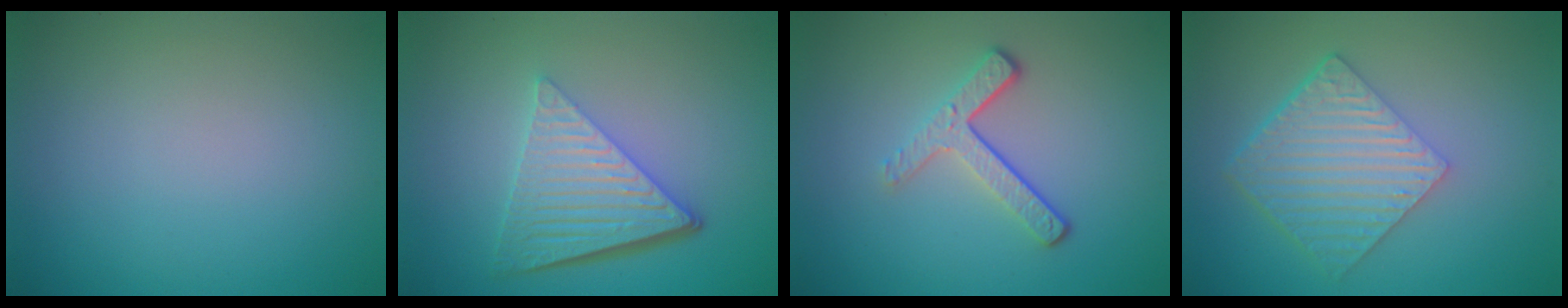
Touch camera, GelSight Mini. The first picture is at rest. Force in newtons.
{"total": 6.4, "press": 4.3, "slide": 4.8}
{"total": 3.4, "press": 2.3, "slide": 2.5}
{"total": 6.0, "press": 4.2, "slide": 4.2}